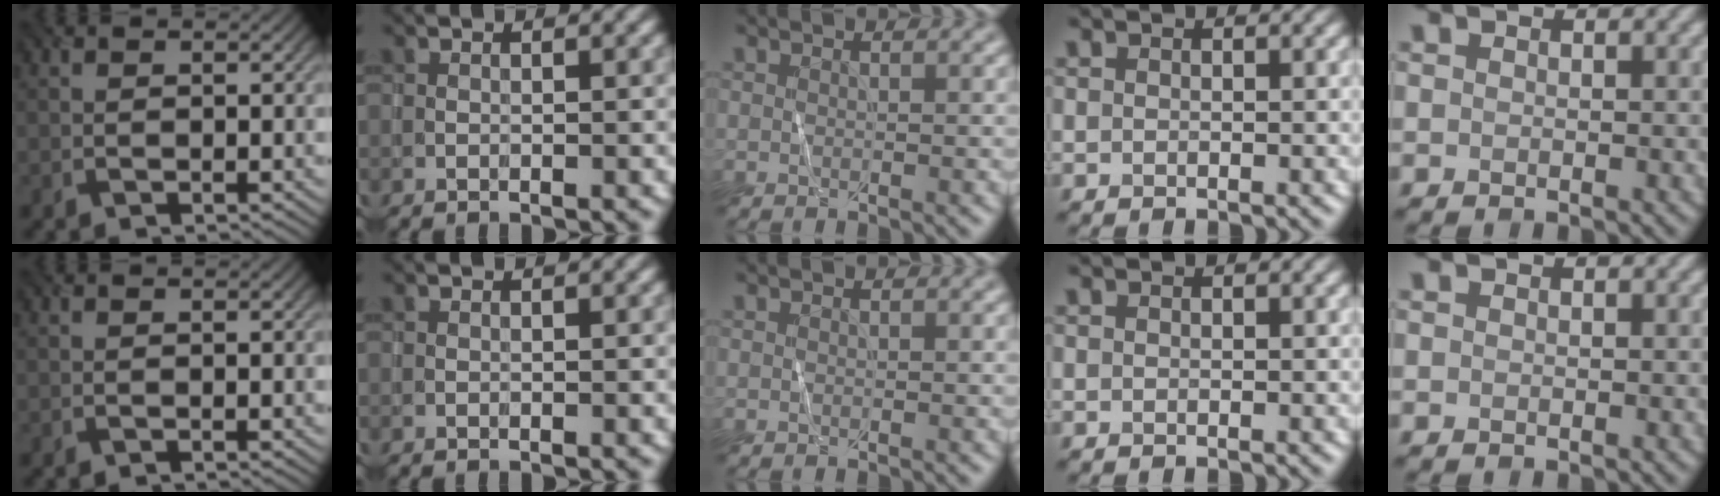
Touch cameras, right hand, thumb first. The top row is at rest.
{}